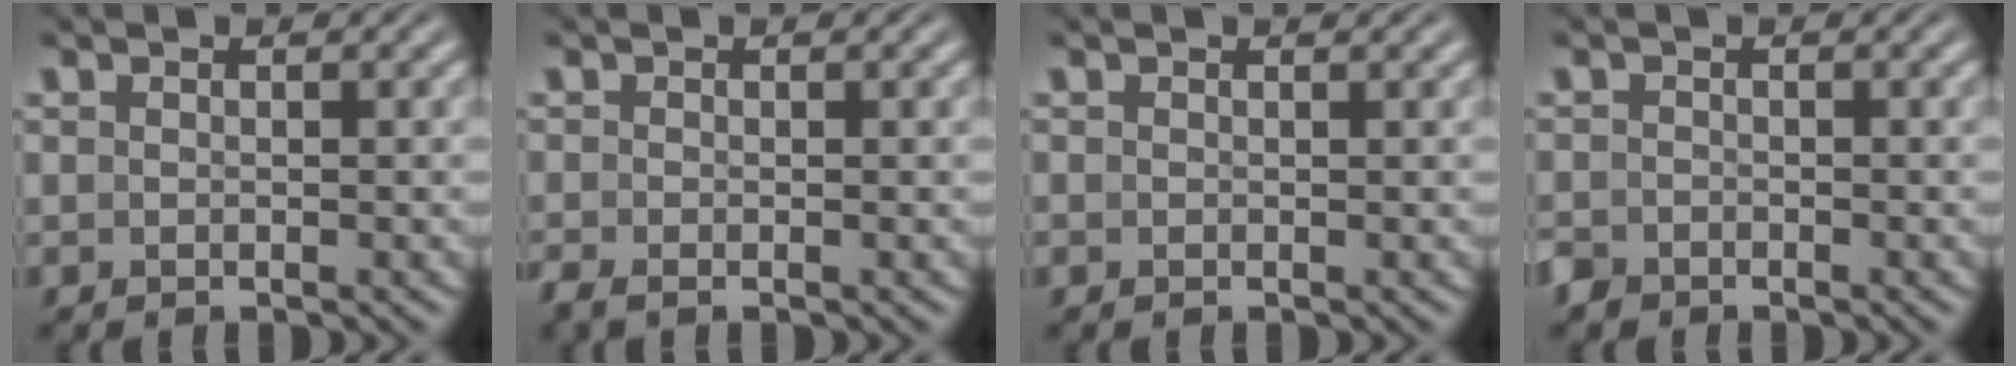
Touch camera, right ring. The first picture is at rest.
{"total": 1.4, "force": [-1.0, 0.6, 0.8], "torque": [-0.021, -0.009, -0.013]}
{"total": 0.6, "force": [0.2, 0.6, 0.1], "torque": [-0.007, 0.000, 0.003]}
{"total": 1.6, "force": [-1.3, 0.8, 0.0], "torque": [-0.005, -0.014, -0.019]}